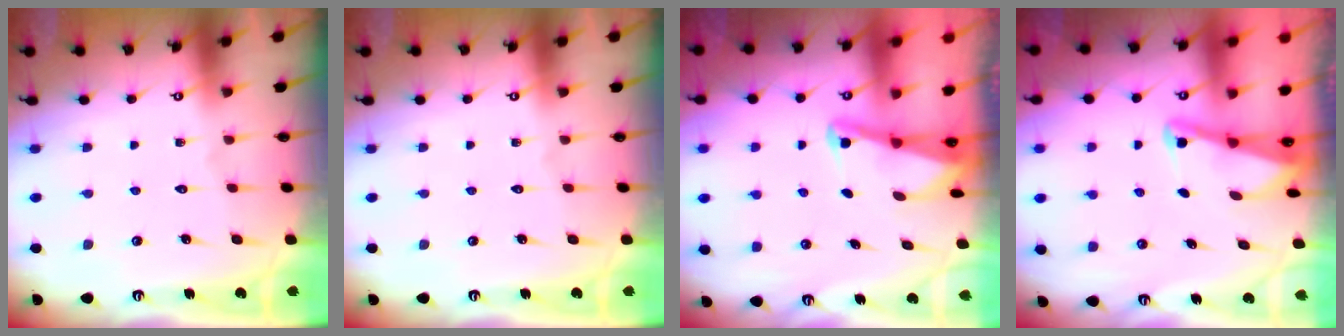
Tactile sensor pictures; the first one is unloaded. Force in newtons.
{"total": 0.0}
{"total": 2.1, "press": 2.1, "slide": 0.4}
{"total": 2.1, "press": 2.0, "slide": 0.4}